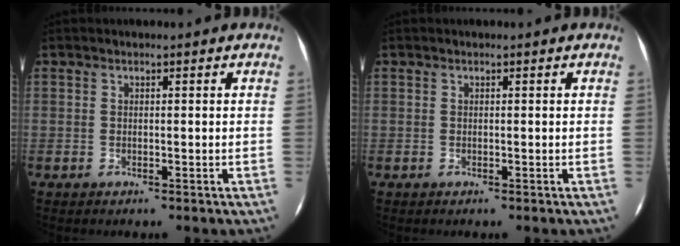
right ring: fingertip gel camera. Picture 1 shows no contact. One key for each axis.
{"total": 0.0}